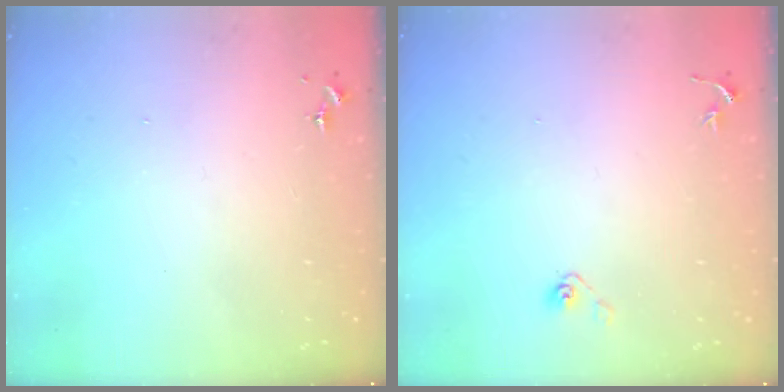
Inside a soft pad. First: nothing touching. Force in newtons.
{"total": 3.9, "press": 3.3, "slide": 2.0}